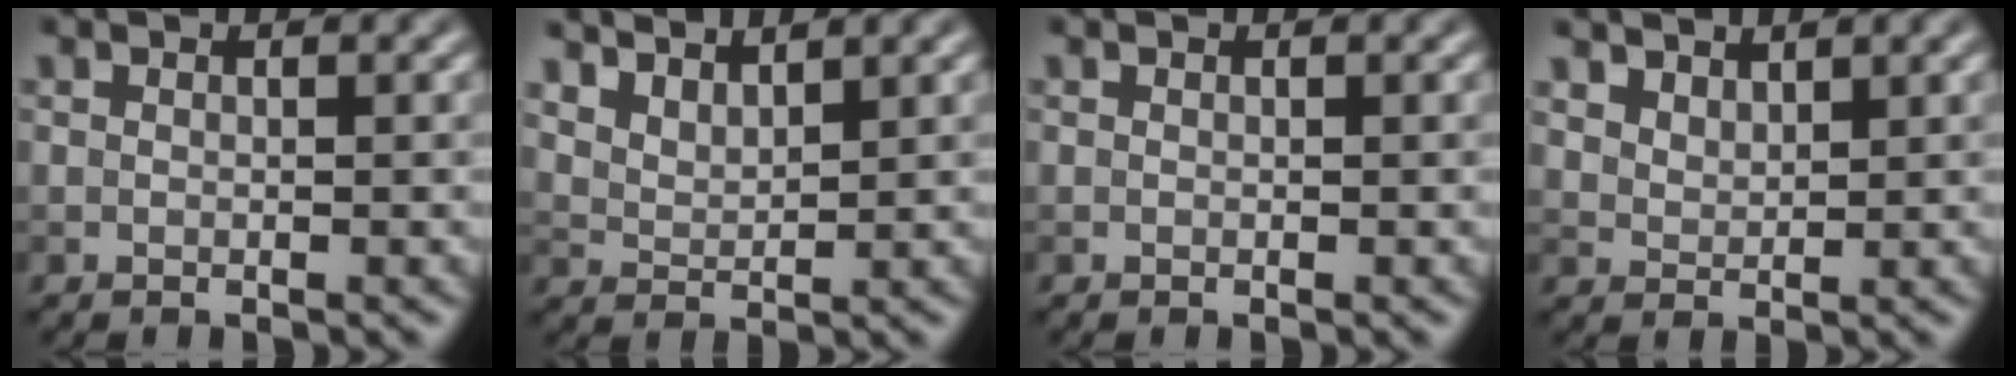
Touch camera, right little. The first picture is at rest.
{"total": 4.4, "force": [3.7, 1.5, 1.7], "torque": [-0.042, 0.004, 0.068]}
{"total": 0.0}
{"total": 2.8, "force": [2.4, 1.1, 0.7], "torque": [-0.023, -0.008, 0.061]}